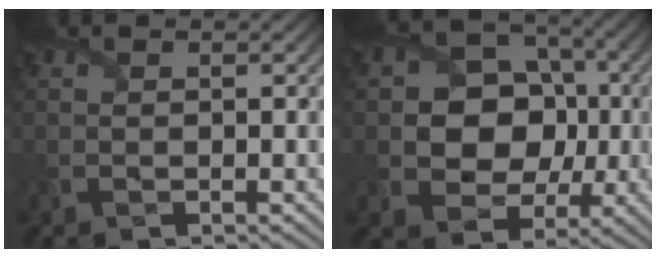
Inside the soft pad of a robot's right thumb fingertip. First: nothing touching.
{"total": 9.9, "force": [-0.1, 8.2, 5.5], "torque": [-0.099, -0.008, -0.015]}